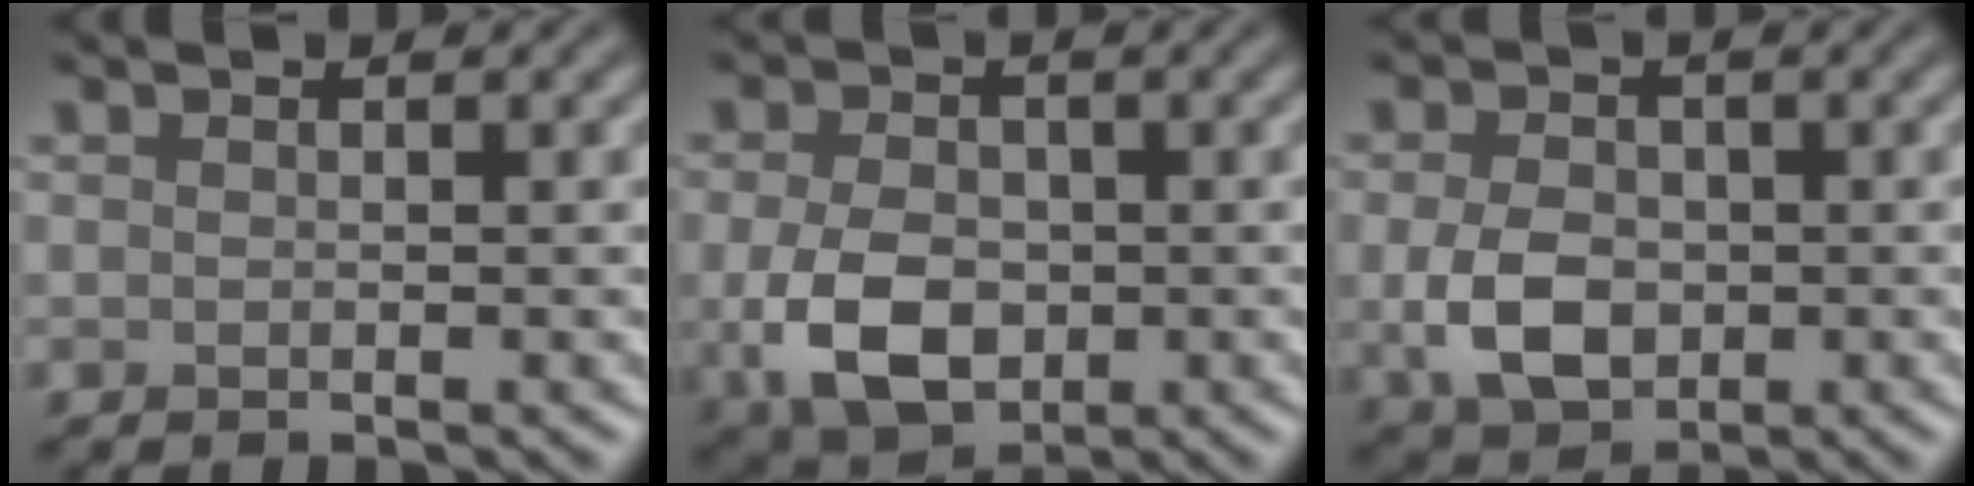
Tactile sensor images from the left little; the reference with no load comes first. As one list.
[{"total": 6.1, "force": [-1.2, 4.2, 4.3], "torque": [-0.094, -0.012, -0.022]}, {"total": 4.8, "force": [-0.7, 3.4, 3.3], "torque": [-0.070, -0.008, -0.015]}]